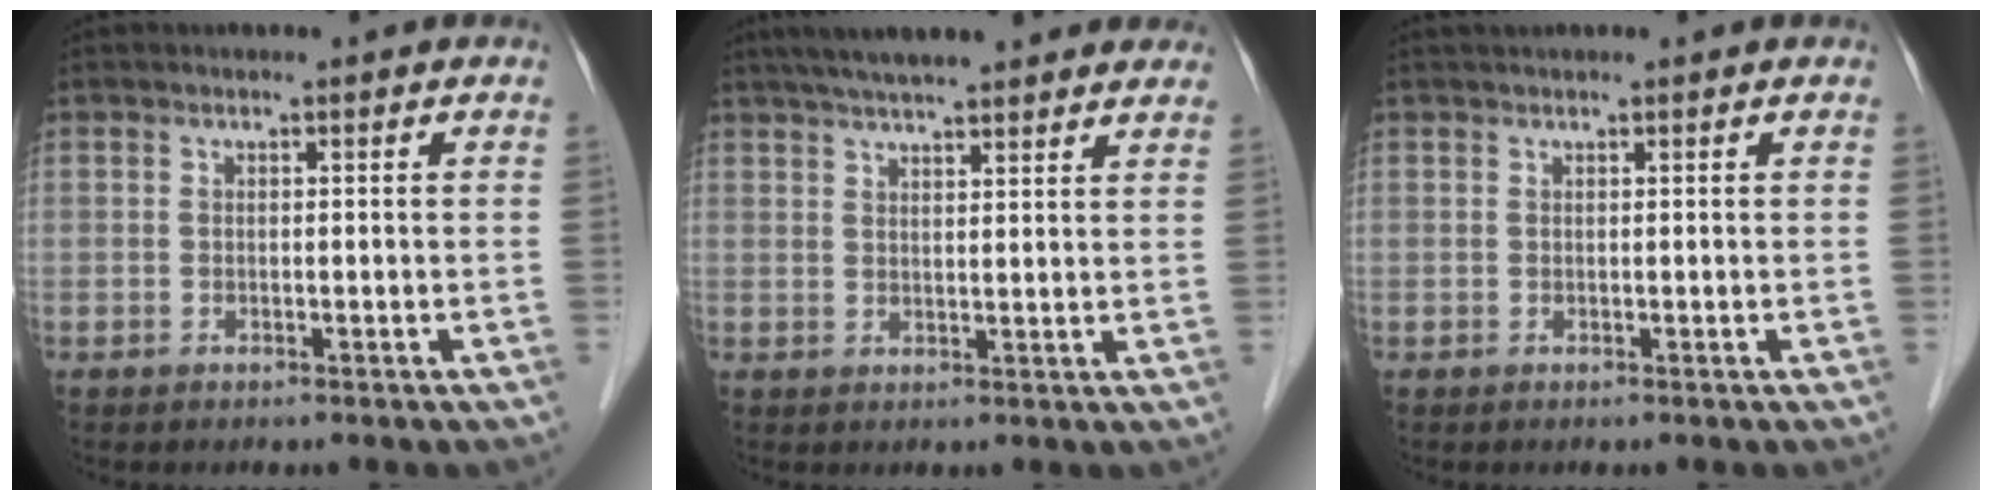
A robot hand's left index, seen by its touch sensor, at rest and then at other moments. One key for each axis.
{"total": 15.8, "fx": 13.4, "fy": 2.5, "fz": 7.9, "tx": -0.119, "ty": 0.044, "tz": 0.182}
{"total": 1.5, "fx": 1.4, "fy": 0.1, "fz": 0.6, "tx": -0.008, "ty": 0.023, "tz": 0.027}